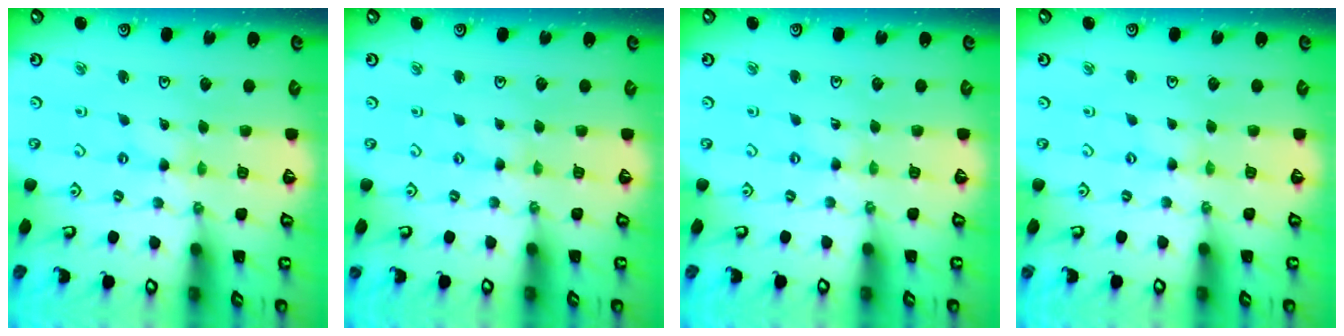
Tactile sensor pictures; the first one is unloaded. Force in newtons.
{"total": 0.0}
{"total": 0.0}
{"total": 0.0}